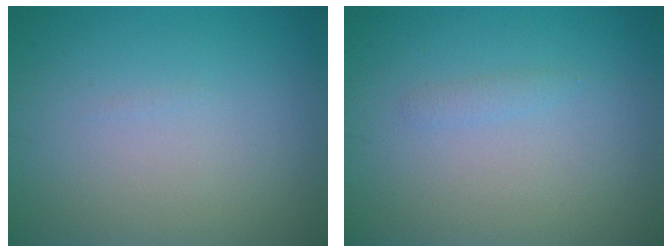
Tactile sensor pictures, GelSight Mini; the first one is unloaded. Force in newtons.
{"total": 0.7, "press": 0.7, "slide": 0.1}